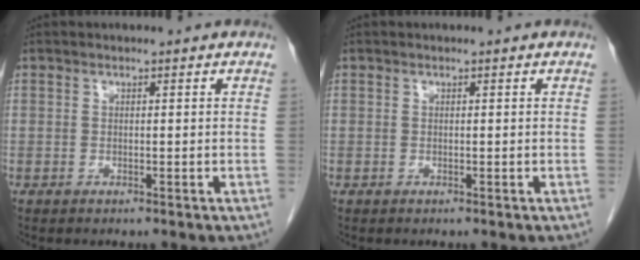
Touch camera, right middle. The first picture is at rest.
{"total": 0.0}